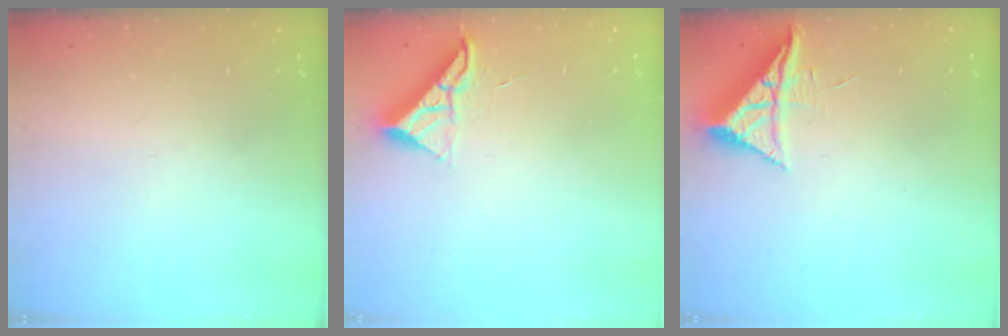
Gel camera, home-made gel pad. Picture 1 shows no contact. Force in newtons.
{"total": 7.3, "press": 7.2, "slide": 0.5}
{"total": 7.1, "press": 7.1, "slide": 0.2}